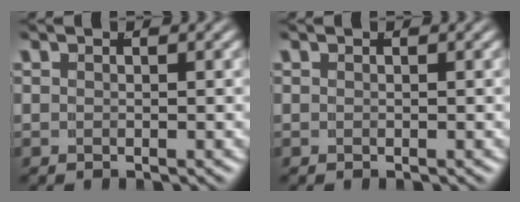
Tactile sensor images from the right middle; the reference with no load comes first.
{"total": 0.0}